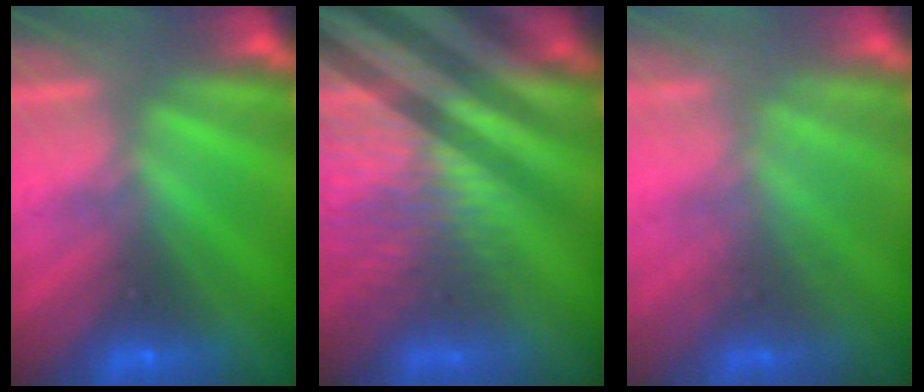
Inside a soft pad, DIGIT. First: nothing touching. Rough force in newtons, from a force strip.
{"total": 6.9}
{"total": 1.7}